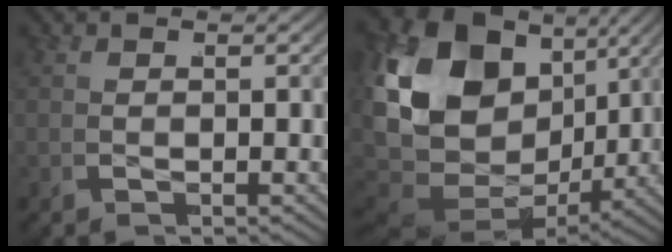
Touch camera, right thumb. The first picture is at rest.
{"total": 23.8, "force": [-0.7, 16.9, 16.8], "torque": [-0.343, -0.040, -0.003]}